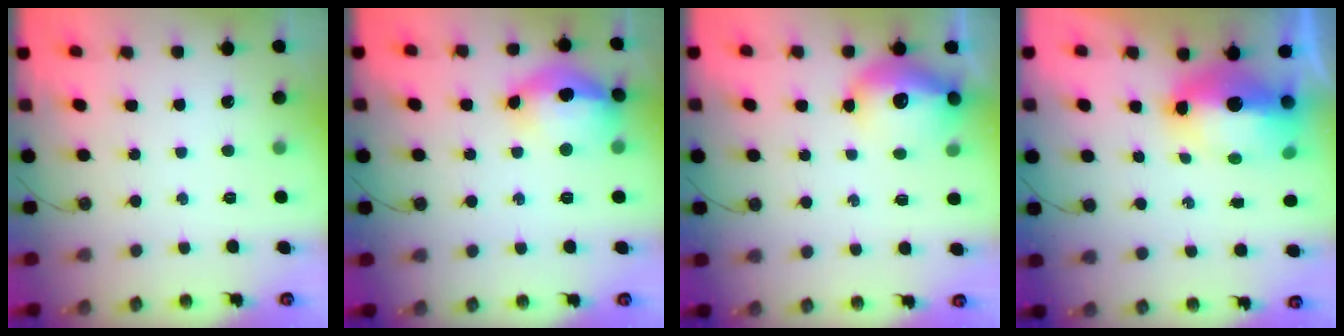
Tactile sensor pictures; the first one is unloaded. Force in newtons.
{"total": 16.0, "press": 15.9, "slide": 1.9}
{"total": 15.6, "press": 15.5, "slide": 1.4}
{"total": 15.0, "press": 14.9, "slide": 1.6}